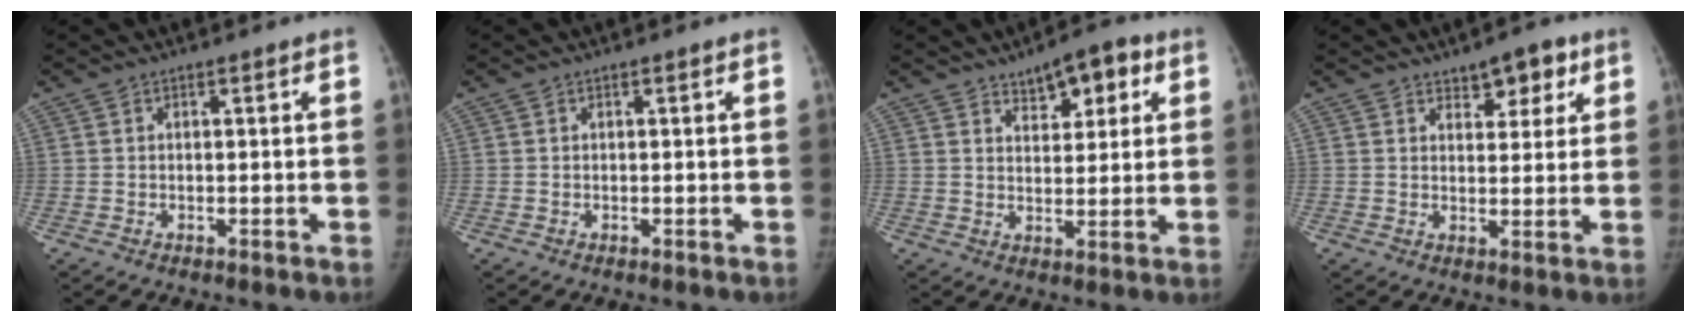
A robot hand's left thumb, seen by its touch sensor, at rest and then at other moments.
{"total": 0.0}
{"total": 8.0, "force": [4.4, 4.0, 5.3], "torque": [-0.040, -0.016, 0.061]}
{"total": 6.0, "force": [3.7, 3.3, 3.4], "torque": [-0.009, -0.017, 0.051]}